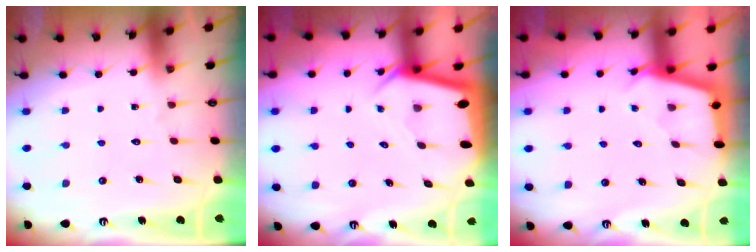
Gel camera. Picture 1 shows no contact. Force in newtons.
{"total": 2.7, "press": 2.7, "slide": 0.2}
{"total": 2.9, "press": 2.9, "slide": 0.3}